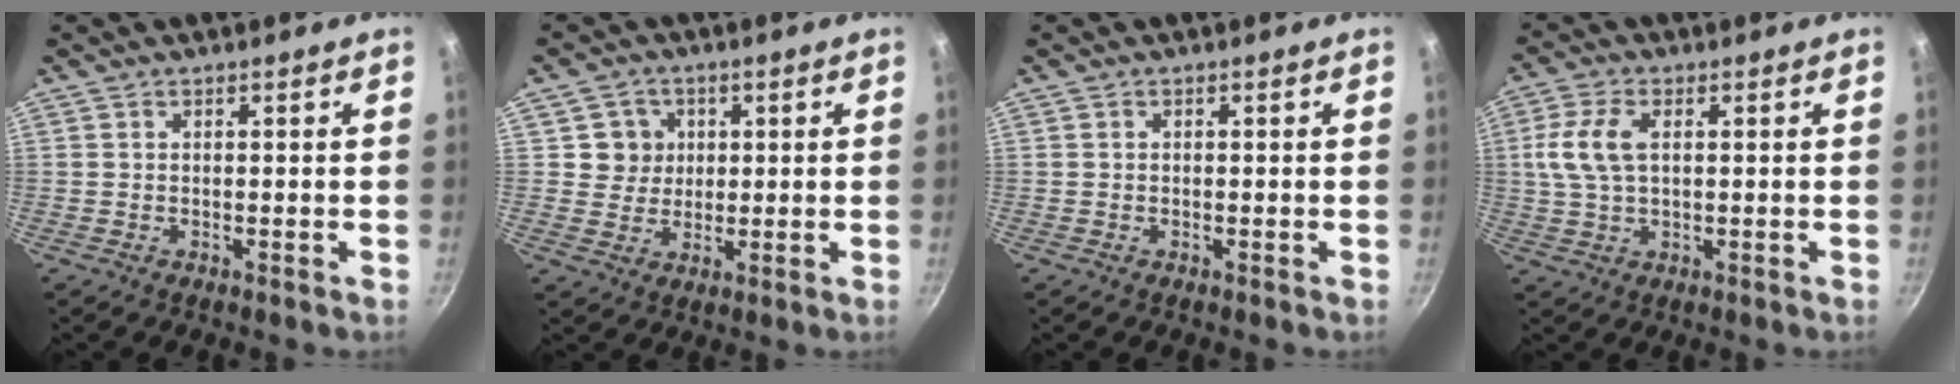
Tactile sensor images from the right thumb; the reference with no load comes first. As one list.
[{"total": 5.5, "force": [1.3, 5.2, 1.1], "torque": [0.019, 0.001, 0.019]}, {"total": 0.0}, {"total": 7.8, "force": [1.4, 4.4, 6.3], "torque": [-0.129, 0.012, 0.023]}]